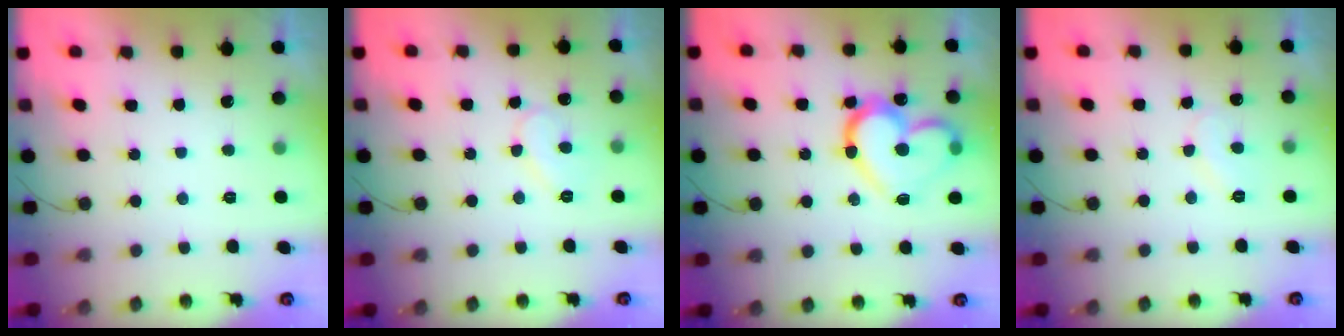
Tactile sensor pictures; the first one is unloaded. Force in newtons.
{"total": 7.8, "press": 7.7, "slide": 0.7}
{"total": 18.8, "press": 18.7, "slide": 2.3}
{"total": 7.4, "press": 7.3, "slide": 0.7}